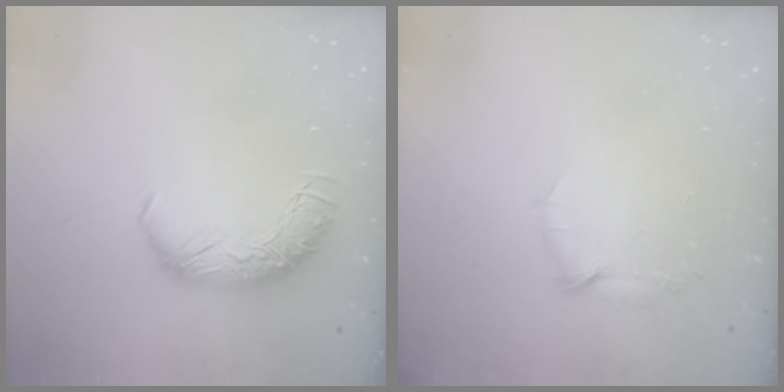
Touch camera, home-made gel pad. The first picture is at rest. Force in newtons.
{"total": 6.5, "press": 6.4, "slide": 0.9}